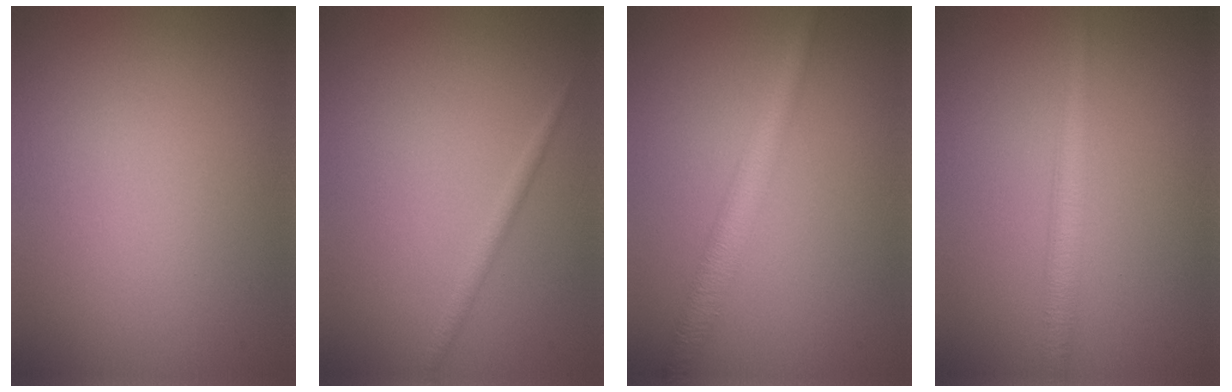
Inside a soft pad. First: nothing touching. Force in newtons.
{"total": 1.1, "press": 1.1, "slide": 0.1}
{"total": 3.3, "press": 3.3, "slide": 0.1}
{"total": 2.6, "press": 2.6, "slide": 0.0}